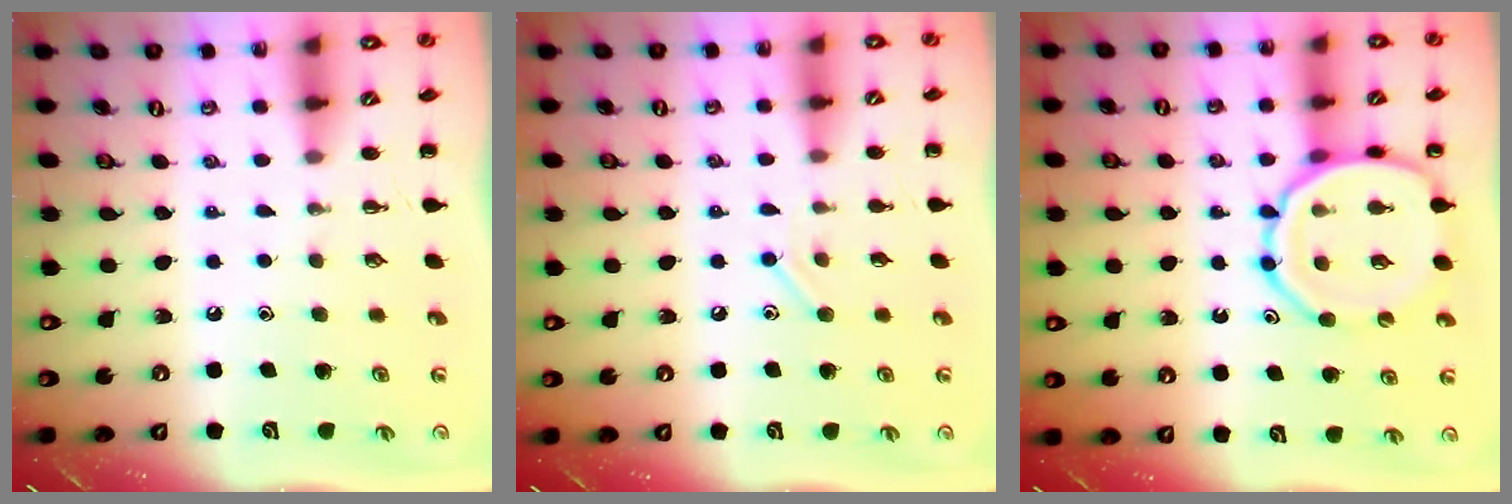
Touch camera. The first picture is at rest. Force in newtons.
{"total": 6.7, "press": 6.5, "slide": 1.6}
{"total": 13.3, "press": 13.1, "slide": 2.3}